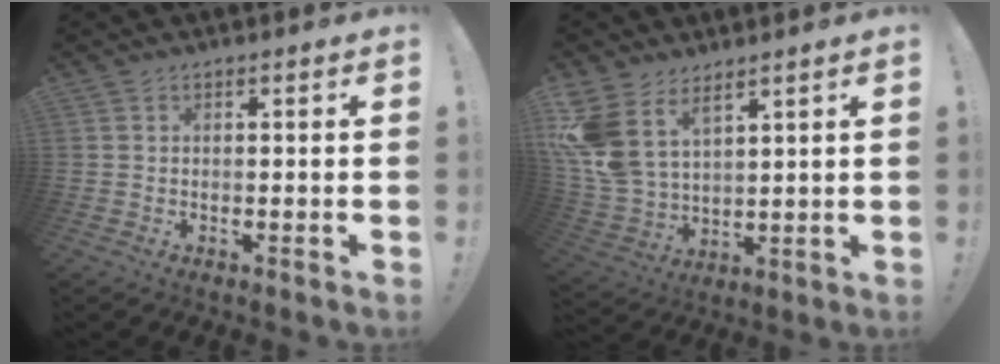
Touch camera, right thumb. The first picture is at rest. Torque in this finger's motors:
{"motor_torque": [0.31, 0.42, 1.07, 0.85, 0.16]}